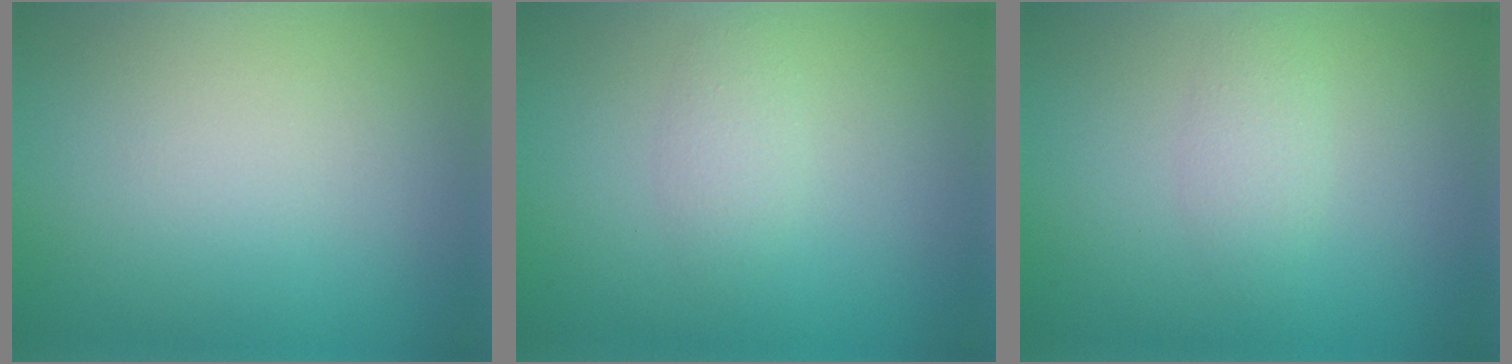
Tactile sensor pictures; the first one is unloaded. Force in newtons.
{"total": 1.5, "press": 1.5, "slide": 0.0}
{"total": 1.5, "press": 1.5, "slide": 0.0}